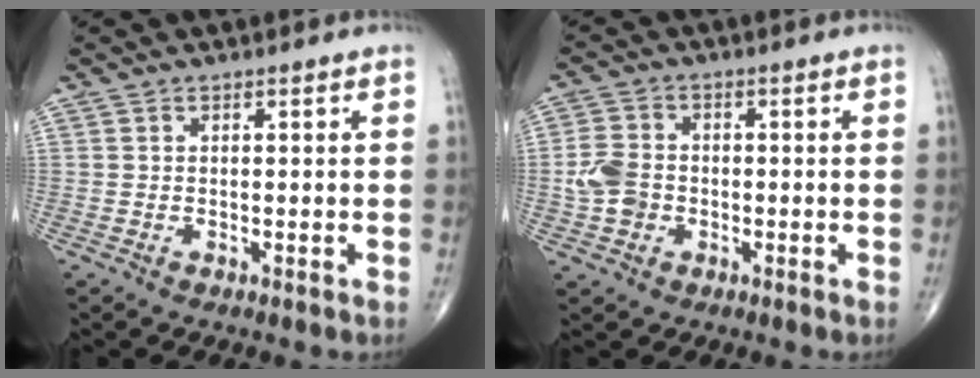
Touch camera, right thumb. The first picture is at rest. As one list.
[{"total": 5.8, "force": [-1.1, 4.6, 3.4], "torque": [-0.060, 0.011, -0.026]}]